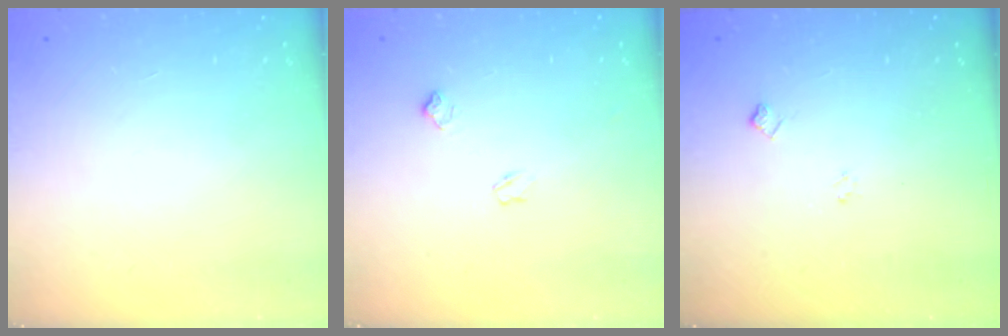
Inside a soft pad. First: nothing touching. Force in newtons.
{"total": 4.5, "press": 4.5, "slide": 0.8}
{"total": 5.1, "press": 5.0, "slide": 0.8}